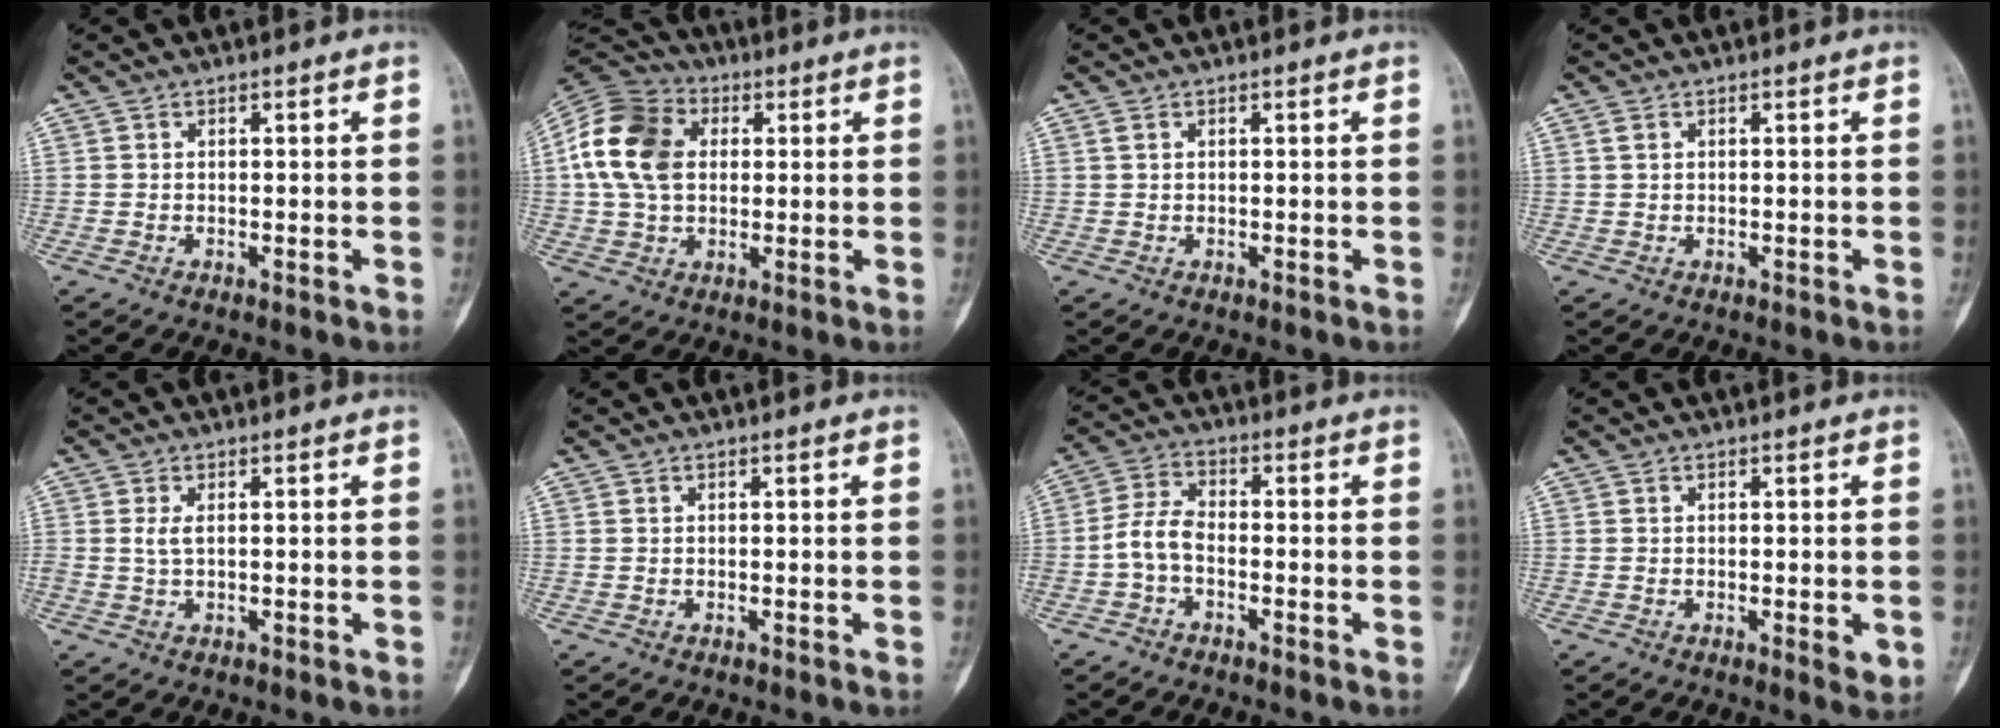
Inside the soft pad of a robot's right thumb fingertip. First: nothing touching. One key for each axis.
{"total": 14.9, "fx": 2.3, "fy": 11.0, "fz": 9.7, "tx": -0.173, "ty": 0.017, "tz": 0.034}
{"total": 0.8, "fx": 0.5, "fy": 0.4, "fz": 0.4, "tx": -0.012, "ty": 0.007, "tz": 0.010}
{"total": 0.9, "fx": 0.6, "fy": 0.5, "fz": 0.5, "tx": -0.013, "ty": 0.006, "tz": 0.012}
{"total": 1.8, "fx": 0.4, "fy": 0.7, "fz": 1.5, "tx": -0.039, "ty": 0.002, "tz": 0.011}
{"total": 0.0}
{"total": 5.3, "fx": -1.7, "fy": 3.0, "fz": 4.0, "tx": -0.083, "ty": 0.027, "tz": -0.044}
{"total": 2.4, "fx": -0.5, "fy": 0.7, "fz": 2.2, "tx": -0.026, "ty": -0.006, "tz": -0.006}